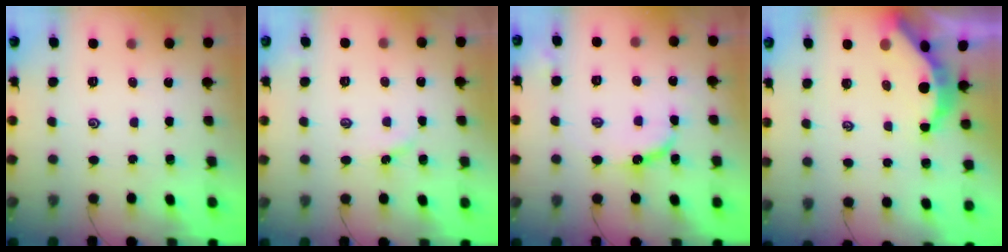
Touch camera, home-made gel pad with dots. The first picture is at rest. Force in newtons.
{"total": 2.3, "press": 2.3, "slide": 0.4}
{"total": 8.9, "press": 8.9, "slide": 0.8}
{"total": 5.8, "press": 5.7, "slide": 0.8}